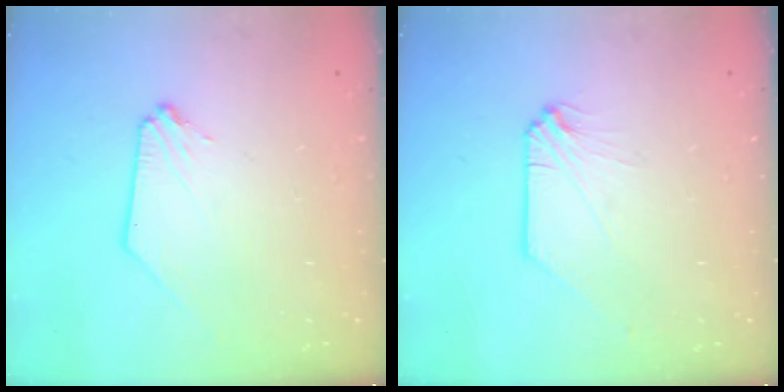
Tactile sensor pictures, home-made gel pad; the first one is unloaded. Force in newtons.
{"total": 0.0}